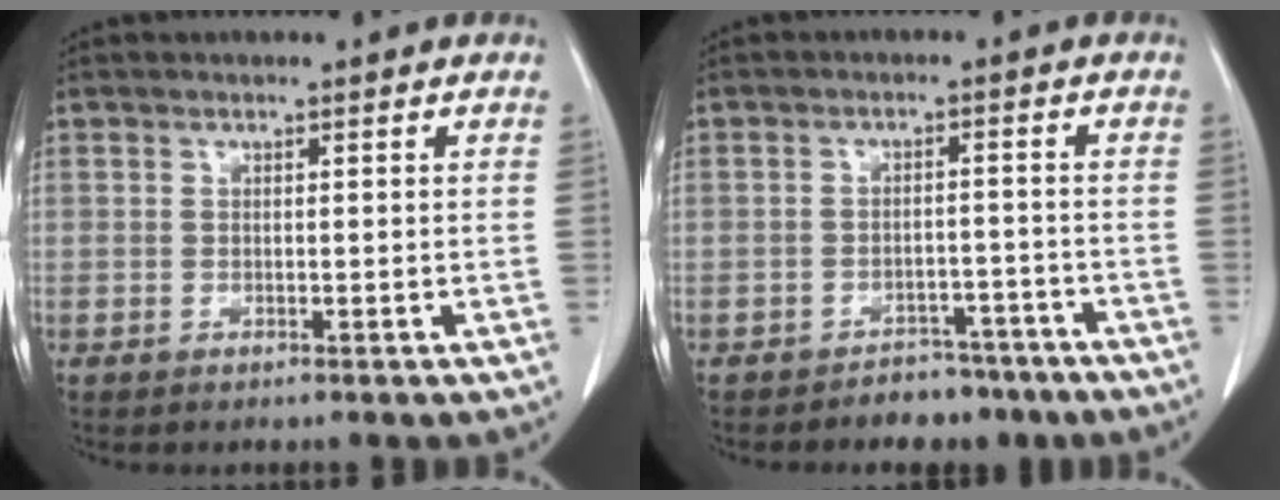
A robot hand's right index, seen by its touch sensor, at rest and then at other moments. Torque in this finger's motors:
{"motor_torque": [0.09, -0.18, -0.04, -0.03]}